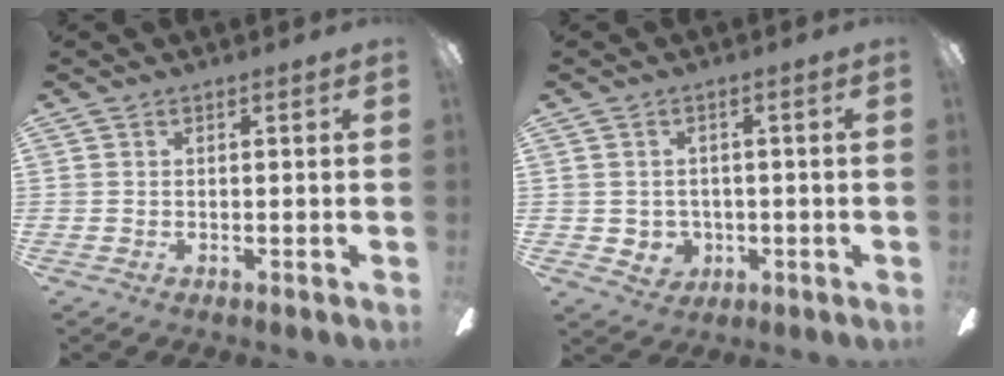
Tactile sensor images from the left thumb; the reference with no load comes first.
{"total": 3.7, "force": [0.4, 3.6, 0.7], "torque": [-0.013, 0.001, 0.008]}